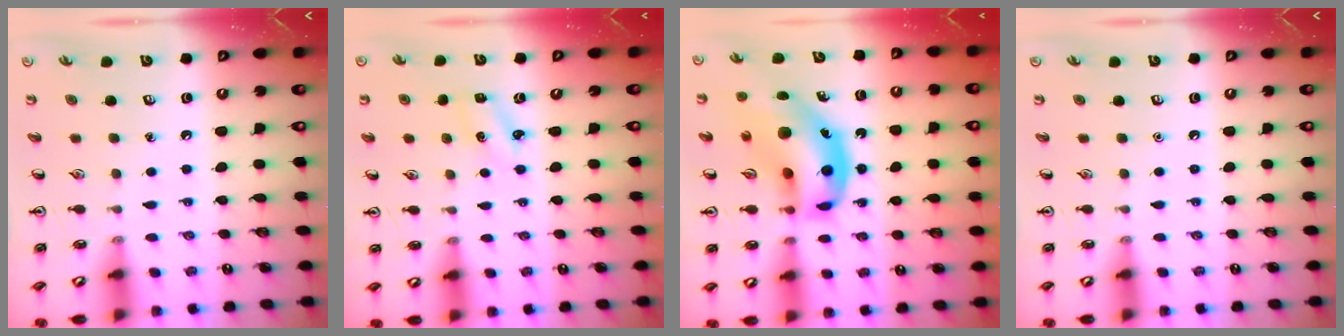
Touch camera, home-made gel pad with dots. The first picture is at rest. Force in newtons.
{"total": 2.9, "press": 2.7, "slide": 0.9}
{"total": 16.7, "press": 16.2, "slide": 4.4}
{"total": 0.0}